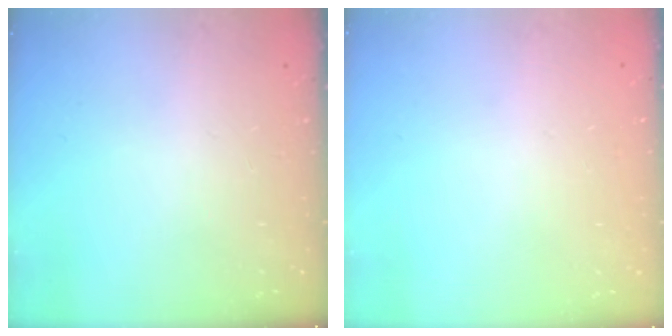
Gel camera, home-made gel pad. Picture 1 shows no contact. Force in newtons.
{"total": 0.0}